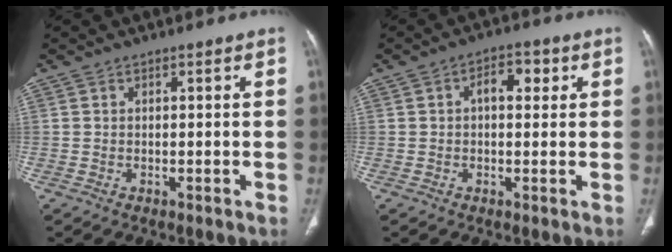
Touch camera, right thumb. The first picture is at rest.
{"total": 5.0, "force": [1.2, 3.0, 3.8], "torque": [-0.038, 0.009, 0.012]}